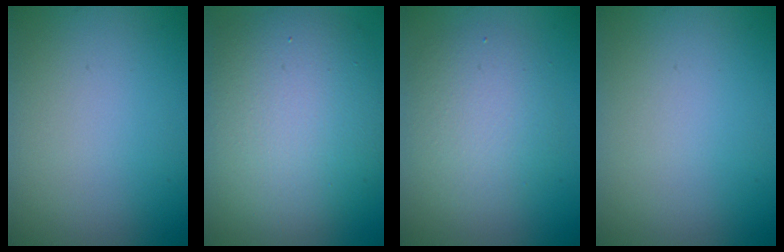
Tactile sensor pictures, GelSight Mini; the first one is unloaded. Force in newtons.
{"total": 11.4, "press": 11.4, "slide": 0.8}
{"total": 4.0, "press": 4.0, "slide": 0.2}
{"total": 0.0}